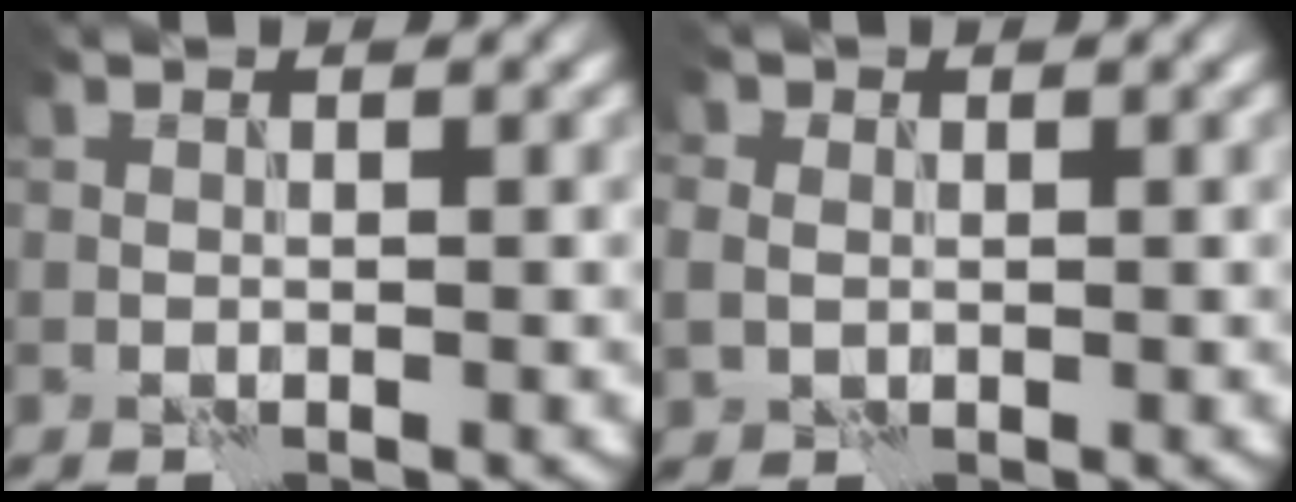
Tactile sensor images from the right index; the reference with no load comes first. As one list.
[{"total": 2.2, "force": [0.3, 2.0, 1.0], "torque": [-0.025, 0.008, 0.004]}]